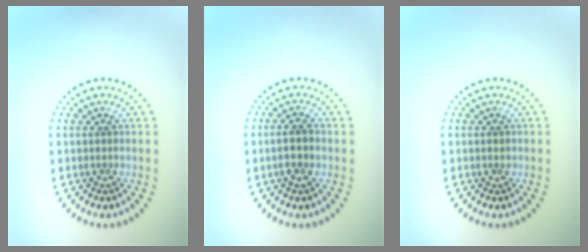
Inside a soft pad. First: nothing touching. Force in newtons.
{"total": 2.3, "press": 2.2, "slide": 0.7}
{"total": 0.8, "press": 0.8, "slide": 0.1}